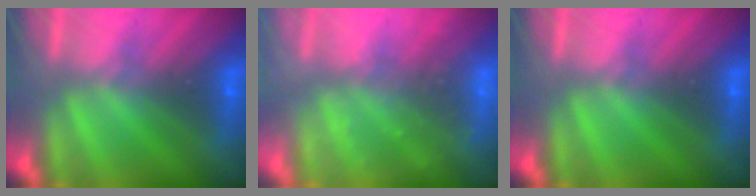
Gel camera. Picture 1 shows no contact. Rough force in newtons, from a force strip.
{"total": 2.3}
{"total": 0.0}